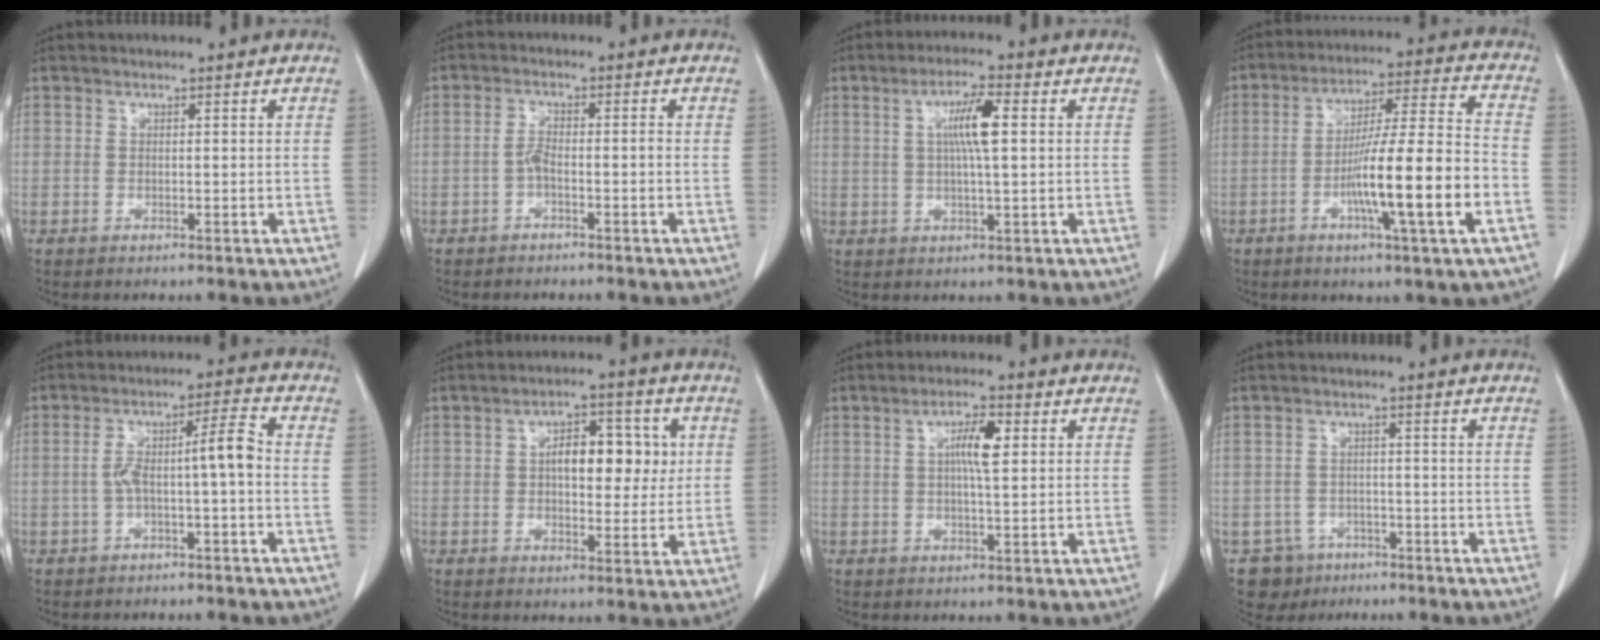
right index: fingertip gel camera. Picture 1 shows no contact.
{"total": 1.9, "force": [-0.9, 0.5, 1.6], "torque": [-0.032, 0.003, -0.020]}
{"total": 6.2, "force": [1.3, 0.5, 6.0], "torque": [-0.110, 0.005, 0.022]}
{"total": 15.7, "force": [-4.8, -0.1, 15.0], "torque": [-0.254, -0.001, -0.081]}
{"total": 6.5, "force": [-1.1, 0.5, 6.4], "torque": [-0.117, 0.030, -0.016]}
{"total": 8.7, "force": [1.5, 4.0, 7.6], "torque": [-0.111, 0.019, 0.022]}
{"total": 5.1, "force": [1.2, 0.9, 4.9], "torque": [-0.089, 0.006, 0.021]}
{"total": 5.5, "force": [-3.5, 4.3, 0.1], "torque": [0.003, 0.008, -0.051]}